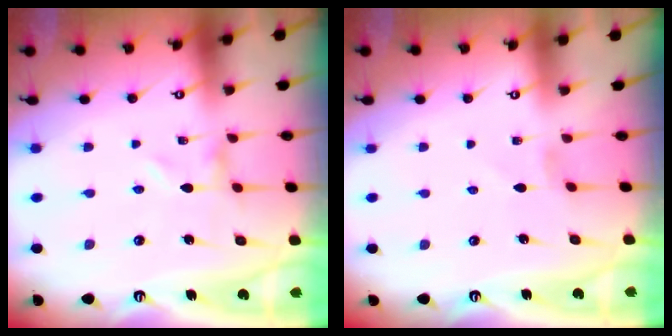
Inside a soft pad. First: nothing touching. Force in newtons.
{"total": 0.7, "press": 0.6, "slide": 0.4}